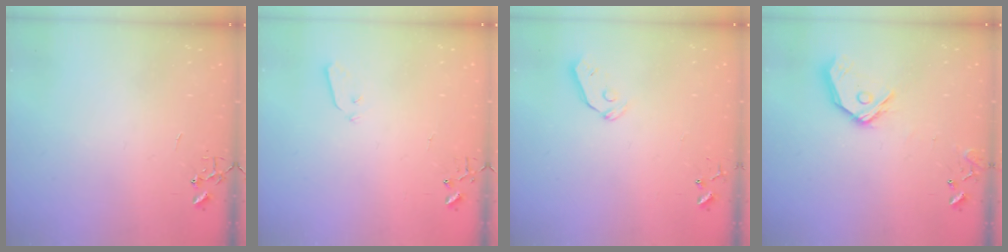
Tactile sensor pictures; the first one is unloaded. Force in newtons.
{"total": 3.7, "press": 3.7, "slide": 0.1}
{"total": 5.6, "press": 5.6, "slide": 0.7}
{"total": 14.2, "press": 14.0, "slide": 2.3}